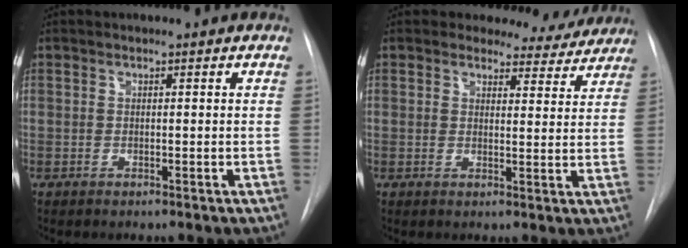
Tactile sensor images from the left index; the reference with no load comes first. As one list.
[{"total": 7.0, "force": [6.3, 3.0, 0.0], "torque": [0.027, -0.022, 0.054]}]